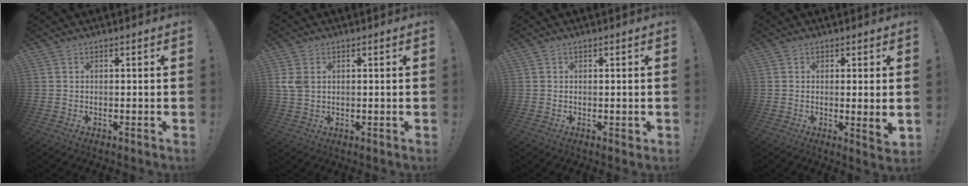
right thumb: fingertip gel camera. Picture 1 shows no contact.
{"total": 4.0, "force": [1.3, 2.8, 2.6], "torque": [-0.052, 0.000, 0.026]}
{"total": 1.1, "force": [0.1, 0.8, 0.7], "torque": [-0.011, 0.002, 0.003]}
{"total": 3.3, "force": [0.7, 0.0, 3.2], "torque": [-0.037, -0.015, 0.011]}